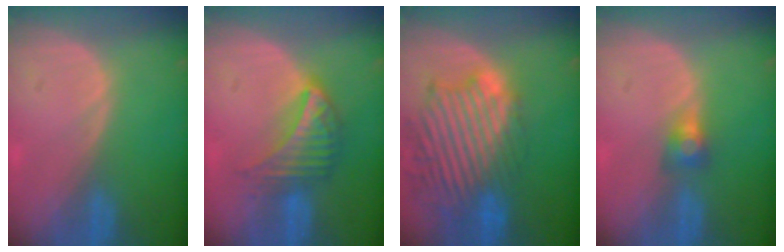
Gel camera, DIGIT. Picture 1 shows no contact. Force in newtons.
{"total": 7.4, "press": 6.6, "slide": 3.5}
{"total": 13.8, "press": 11.7, "slide": 7.3}
{"total": 3.0, "press": 2.5, "slide": 1.6}